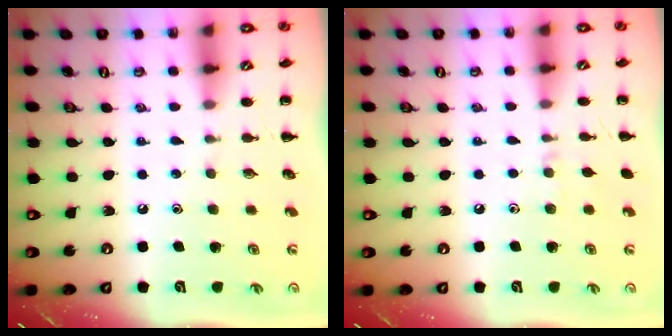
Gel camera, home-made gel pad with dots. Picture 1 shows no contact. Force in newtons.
{"total": 3.9, "press": 3.6, "slide": 1.5}